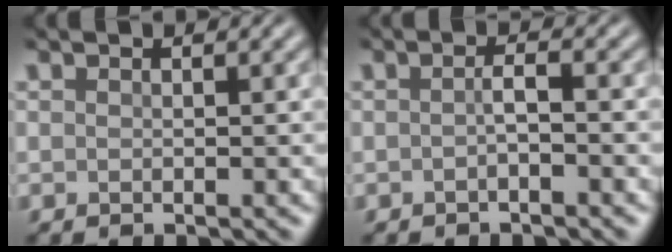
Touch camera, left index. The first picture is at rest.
{"total": 1.2, "force": [-0.5, 0.2, 1.2], "torque": [-0.020, 0.003, -0.009]}